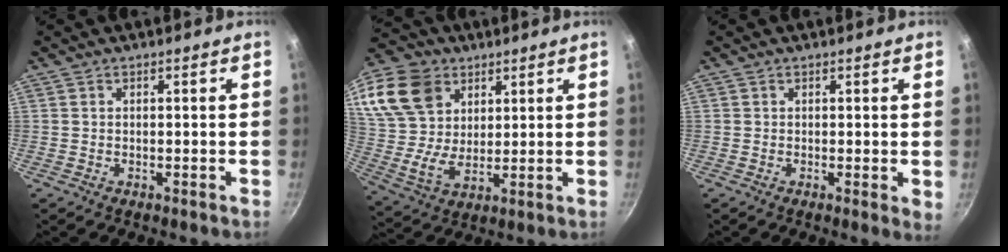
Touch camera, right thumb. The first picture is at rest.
{"total": 20.1, "force": [9.9, 14.2, 10.3], "torque": [-0.212, -0.011, 0.191]}
{"total": 1.9, "force": [0.1, 0.6, 1.8], "torque": [-0.020, -0.007, -0.002]}